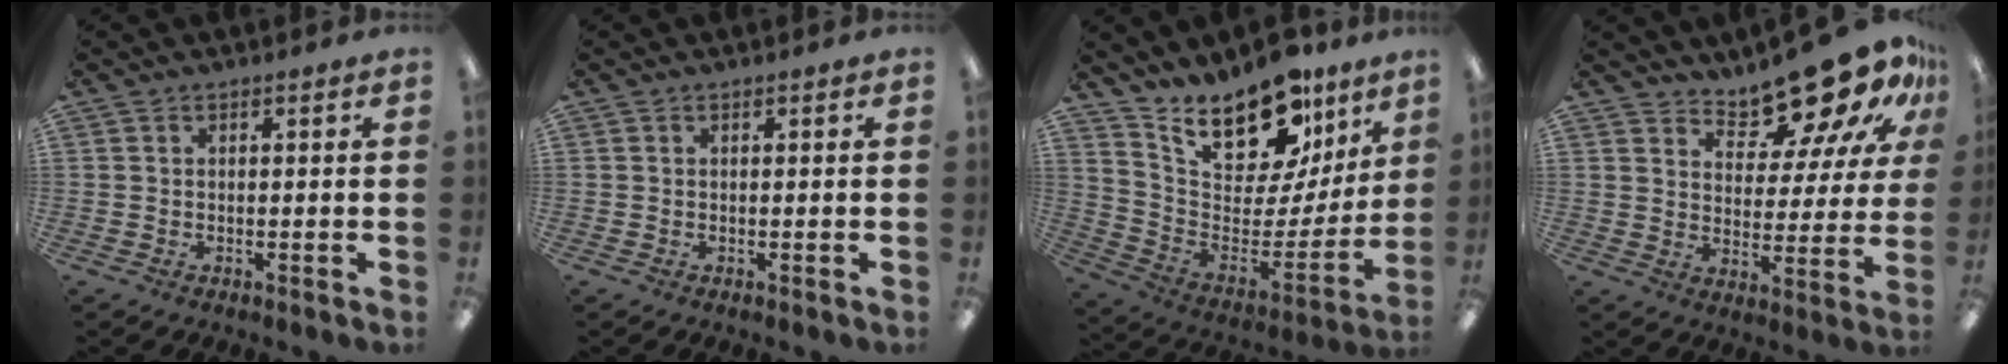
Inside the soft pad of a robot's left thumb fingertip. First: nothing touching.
{"total": 0.0}
{"total": 21.2, "force": [16.5, 9.2, 9.5], "torque": [-0.153, -0.122, 0.295]}
{"total": 16.2, "force": [13.8, 5.2, 6.8], "torque": [-0.104, -0.109, 0.236]}